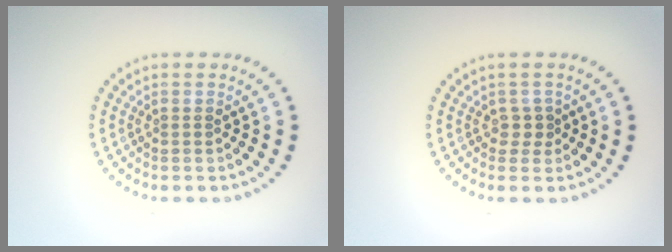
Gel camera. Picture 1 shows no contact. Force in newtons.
{"total": 1.3, "press": 0.9, "slide": 0.8}